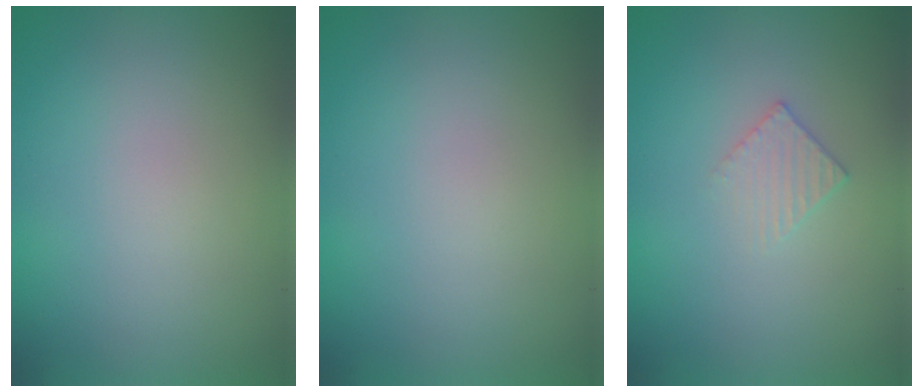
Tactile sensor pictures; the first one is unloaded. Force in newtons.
{"total": 0.0}
{"total": 1.4, "press": 1.4, "slide": 0.2}